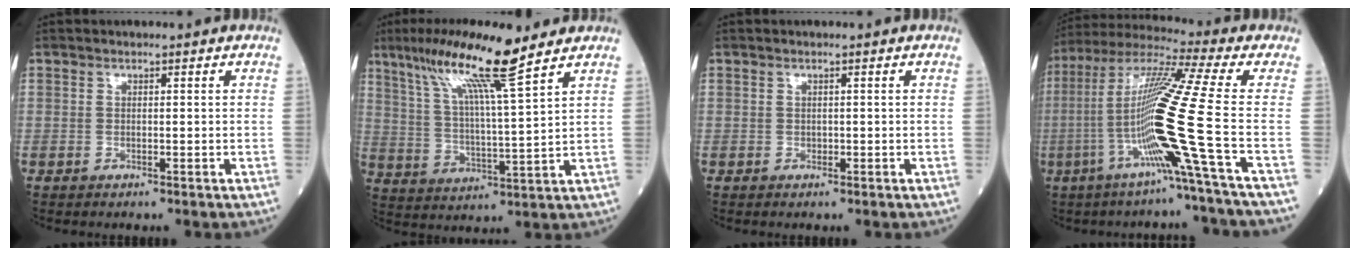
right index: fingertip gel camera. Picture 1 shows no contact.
{"total": 13.7, "force": [9.1, -0.5, 10.2], "torque": [-0.192, 0.014, 0.160]}
{"total": 0.0}
{"total": 17.6, "force": [-5.1, -3.4, 16.4], "torque": [-0.324, -0.008, -0.111]}